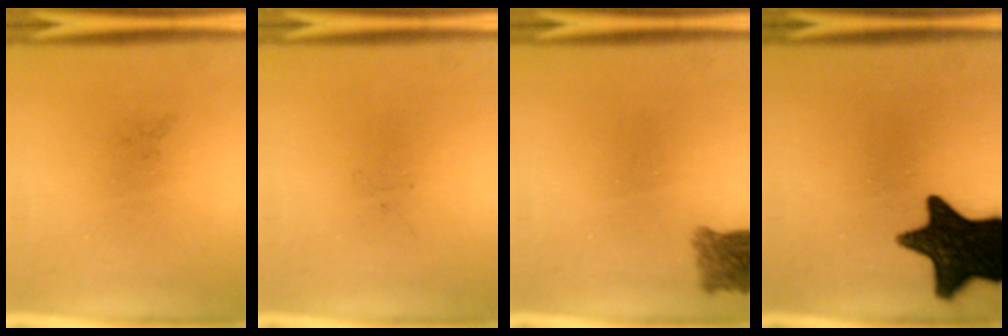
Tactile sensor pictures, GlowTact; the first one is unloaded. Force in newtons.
{"total": 0.0}
{"total": 3.1}
{"total": 16.5}